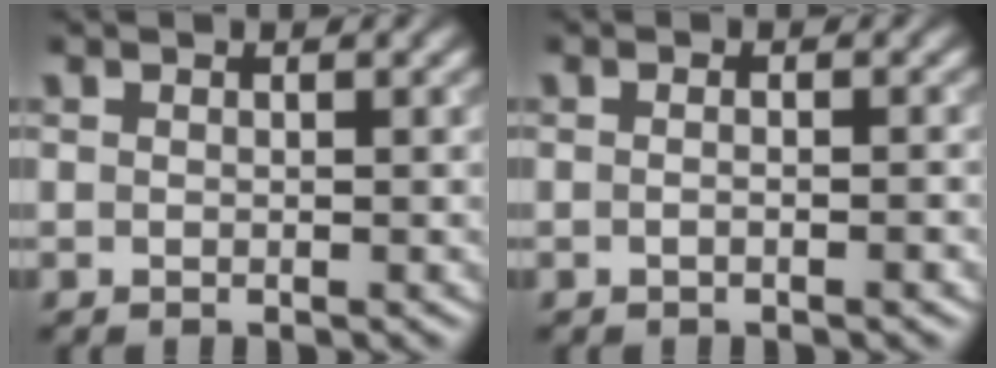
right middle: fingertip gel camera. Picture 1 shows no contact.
{"total": 1.5, "force": [-0.2, 0.7, 1.3], "torque": [0.003, -0.004, -0.014]}